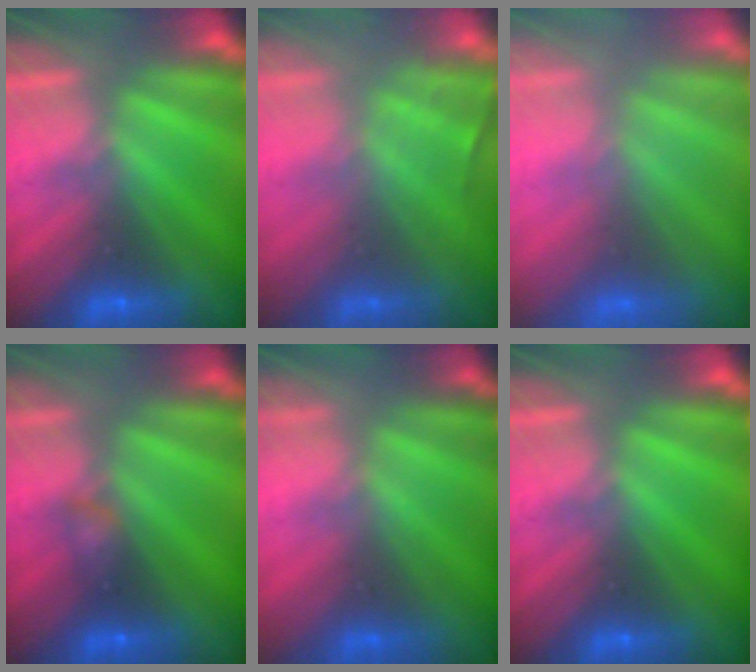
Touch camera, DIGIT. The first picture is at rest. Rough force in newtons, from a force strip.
{"total": 2.4}
{"total": 8.0}
{"total": 2.2}
{"total": 2.3}
{"total": 0.0}